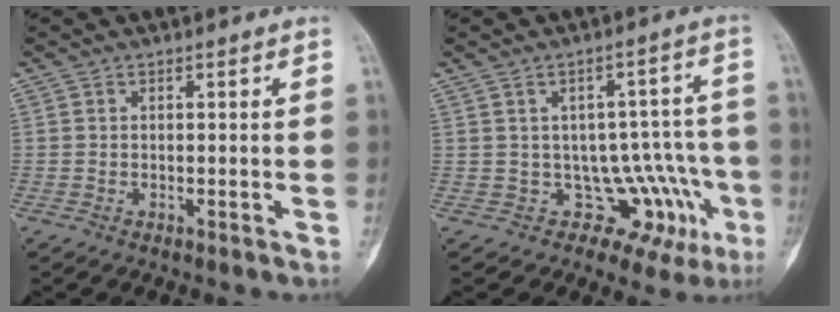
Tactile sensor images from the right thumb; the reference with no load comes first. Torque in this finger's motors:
{"motor_torque": [-0.03, 0.44, 0.06, 0.09, -0.14]}